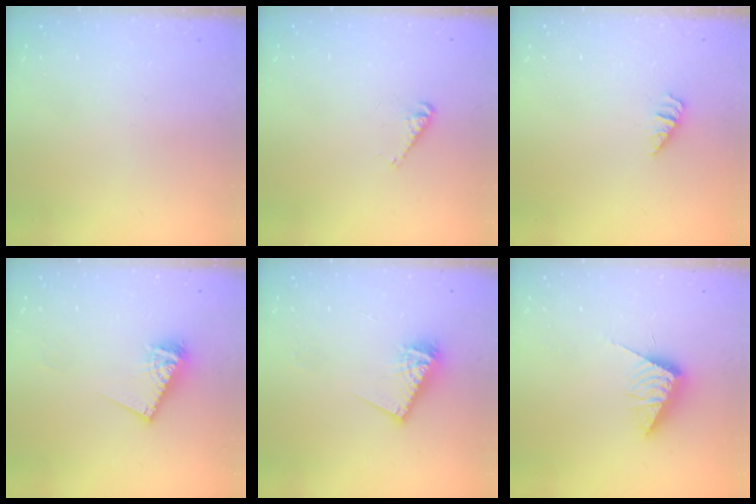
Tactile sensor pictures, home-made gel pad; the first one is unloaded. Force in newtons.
{"total": 2.7, "press": 2.7, "slide": 0.4}
{"total": 0.8, "press": 0.8, "slide": 0.2}
{"total": 9.9, "press": 9.9, "slide": 1.3}
{"total": 10.0, "press": 9.9, "slide": 0.8}
{"total": 9.4, "press": 9.4, "slide": 0.5}